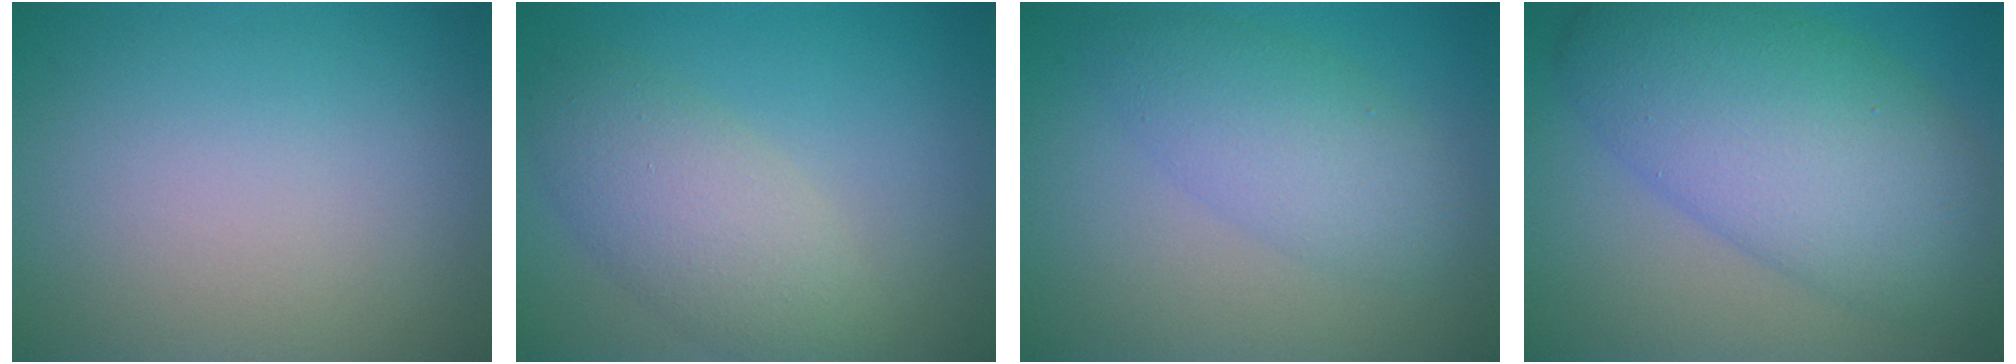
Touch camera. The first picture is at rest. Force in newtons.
{"total": 4.8, "press": 4.8, "slide": 0.4}
{"total": 4.2, "press": 4.2, "slide": 0.1}
{"total": 10.3, "press": 10.3, "slide": 0.1}